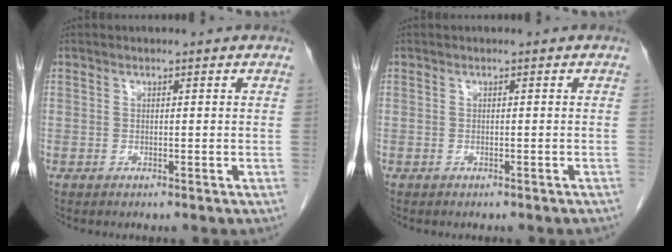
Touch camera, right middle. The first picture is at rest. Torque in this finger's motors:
{"motor_torque": [0.04, -0.04, -0.05, 0.00]}